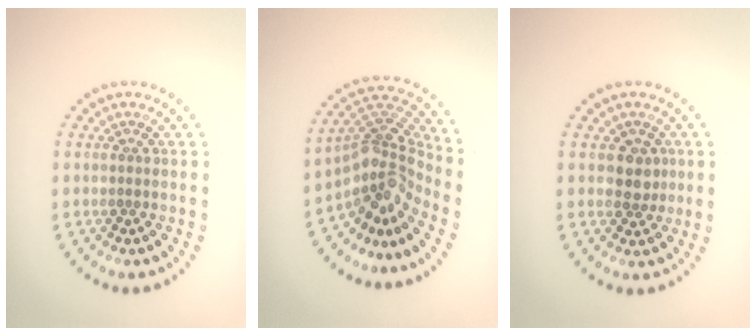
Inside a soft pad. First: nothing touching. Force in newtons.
{"total": 4.8, "press": 3.1, "slide": 3.7}
{"total": 2.1, "press": 1.9, "slide": 0.9}